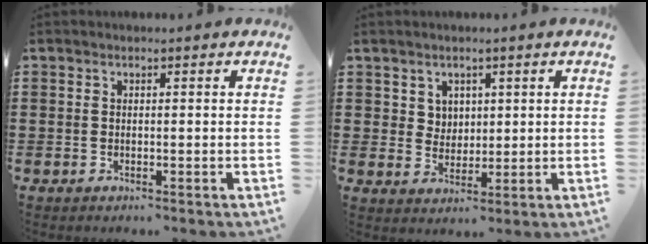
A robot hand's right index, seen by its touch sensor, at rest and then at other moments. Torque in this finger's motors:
{"motor_torque": [-0.48, 0.76, 0.02, -0.01]}